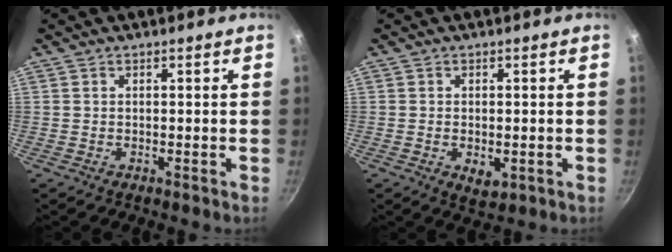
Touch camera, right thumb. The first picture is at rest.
{"total": 3.6, "force": [-0.7, 2.2, 2.7], "torque": [-0.041, -0.009, -0.005]}